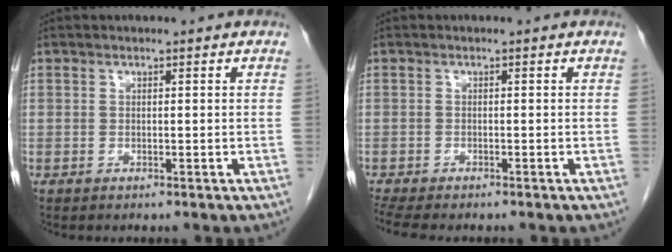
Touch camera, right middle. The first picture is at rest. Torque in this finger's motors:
{"motor_torque": [0.46, -0.32, 0.05, 0.05]}